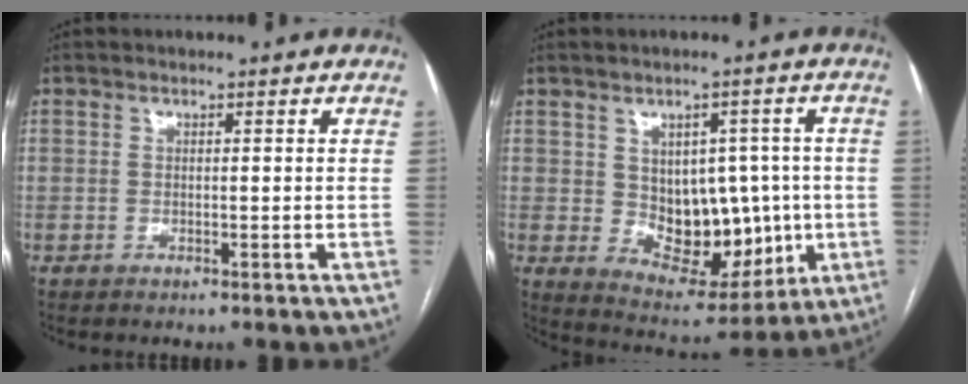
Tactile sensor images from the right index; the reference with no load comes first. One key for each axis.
{"total": 12.4, "fx": -0.3, "fy": 8.0, "fz": 9.6, "tx": -0.124, "ty": 0.018, "tz": 0.023}